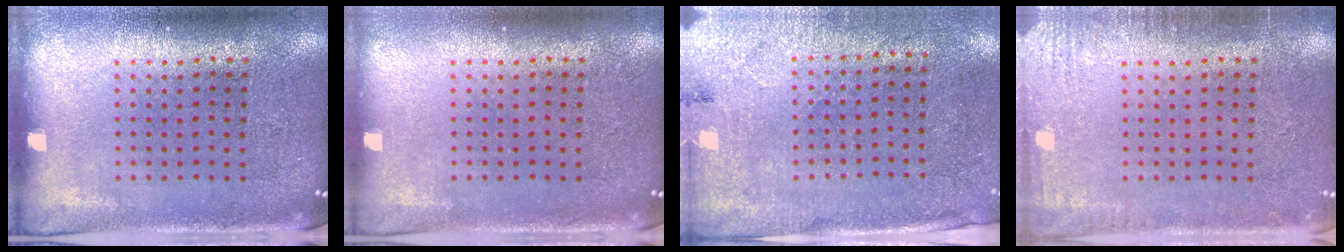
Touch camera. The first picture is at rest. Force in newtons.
{"total": 0.0}
{"total": 2.7, "press": 2.2, "slide": 1.6}
{"total": 2.1, "press": 2.1, "slide": 0.2}